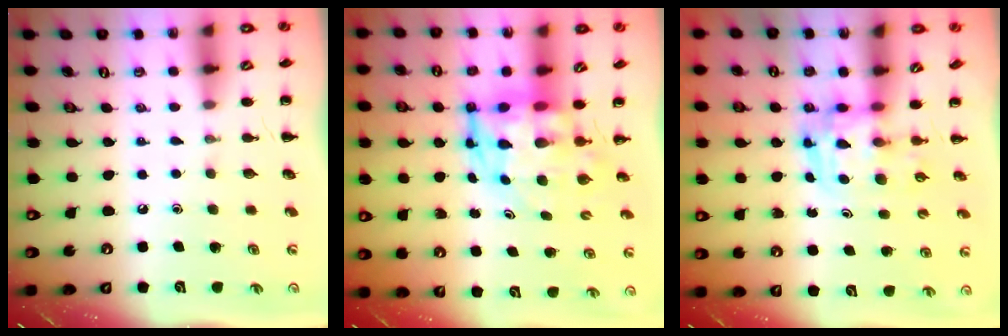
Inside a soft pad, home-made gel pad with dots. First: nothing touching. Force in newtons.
{"total": 6.9, "press": 6.6, "slide": 2.0}
{"total": 3.6, "press": 3.5, "slide": 0.6}